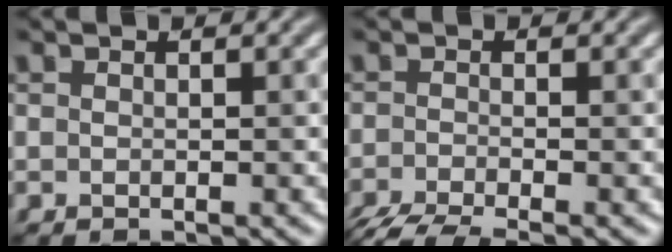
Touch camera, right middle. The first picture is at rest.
{"total": 4.3, "force": [-3.4, 0.9, 2.6], "torque": [-0.044, -0.012, -0.070]}